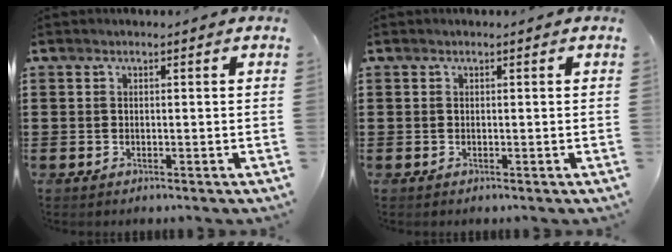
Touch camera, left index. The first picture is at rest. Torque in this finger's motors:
{"motor_torque": [-0.01, 0.01, -0.01, 0.01]}